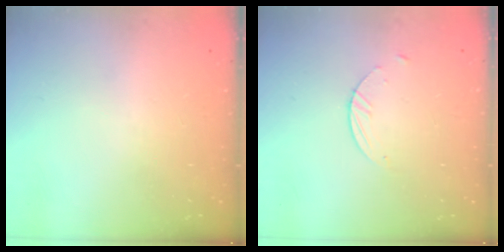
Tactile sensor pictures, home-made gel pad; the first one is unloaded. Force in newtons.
{"total": 2.1, "press": 2.1, "slide": 0.2}